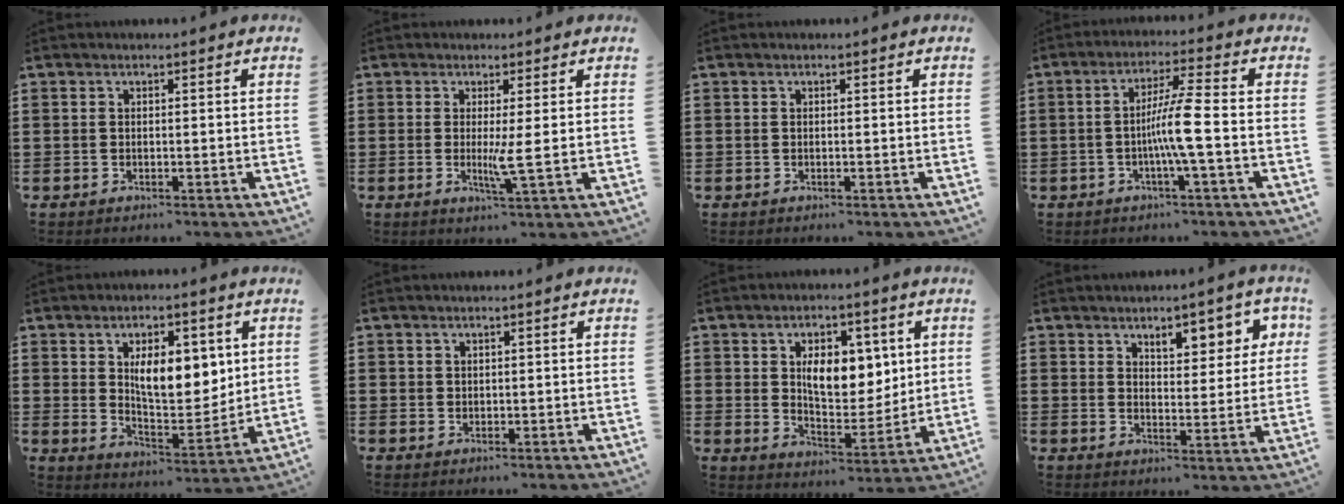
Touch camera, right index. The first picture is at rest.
{"total": 4.0, "force": [-0.3, -0.3, 3.9], "torque": [-0.062, -0.015, -0.010]}
{"total": 0.0}
{"total": 6.8, "force": [-1.4, -0.5, 6.6], "torque": [-0.124, -0.008, -0.033]}
{"total": 9.5, "force": [3.5, 4.7, 7.4], "torque": [-0.117, -0.008, 0.056]}
{"total": 1.0, "force": [0.7, 0.7, 0.2], "torque": [-0.004, 0.001, 0.013]}
{"total": 8.9, "force": [2.9, 5.3, 6.6], "torque": [-0.106, 0.000, 0.045]}
{"total": 5.8, "force": [3.7, 2.7, 3.6], "torque": [-0.050, -0.009, 0.056]}